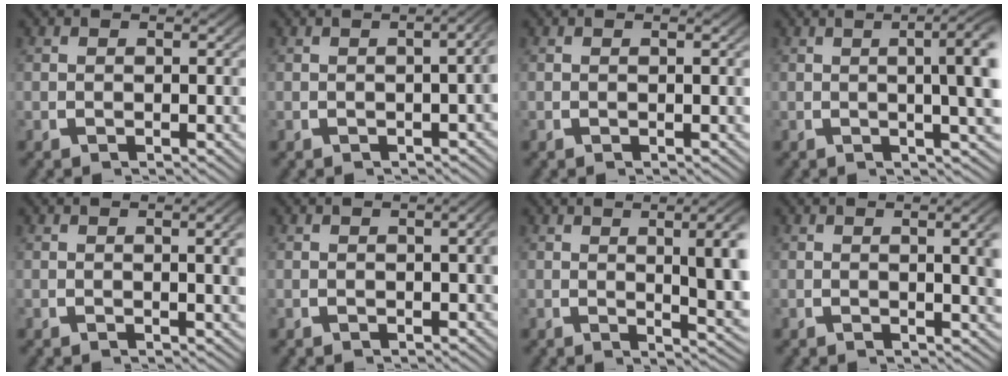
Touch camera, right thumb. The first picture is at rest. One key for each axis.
{"total": 3.2, "fx": -0.6, "fy": 1.1, "fz": 3.0, "tx": -0.031, "ty": 0.009, "tz": -0.009}
{"total": 0.0}
{"total": 8.2, "fx": 1.9, "fy": 3.0, "fz": 7.3, "tx": -0.071, "ty": 0.021, "tz": 0.018}
{"total": 2.1, "fx": 0.4, "fy": 0.2, "fz": 2.1, "tx": -0.022, "ty": 0.000, "tz": 0.007}
{"total": 1.2, "fx": -0.1, "fy": 0.3, "fz": 1.1, "tx": -0.012, "ty": -0.001, "tz": 0.002}
{"total": 6.9, "fx": 0.5, "fy": 2.7, "fz": 6.3, "tx": -0.073, "ty": -0.006, "tz": 0.013}
{"total": 2.8, "fx": 0.6, "fy": 0.6, "fz": 2.7, "tx": -0.027, "ty": -0.002, "tz": 0.011}